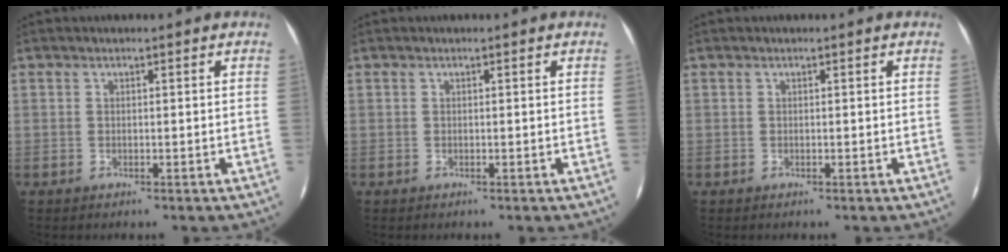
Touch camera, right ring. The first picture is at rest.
{"total": 0.0}
{"total": 0.0}